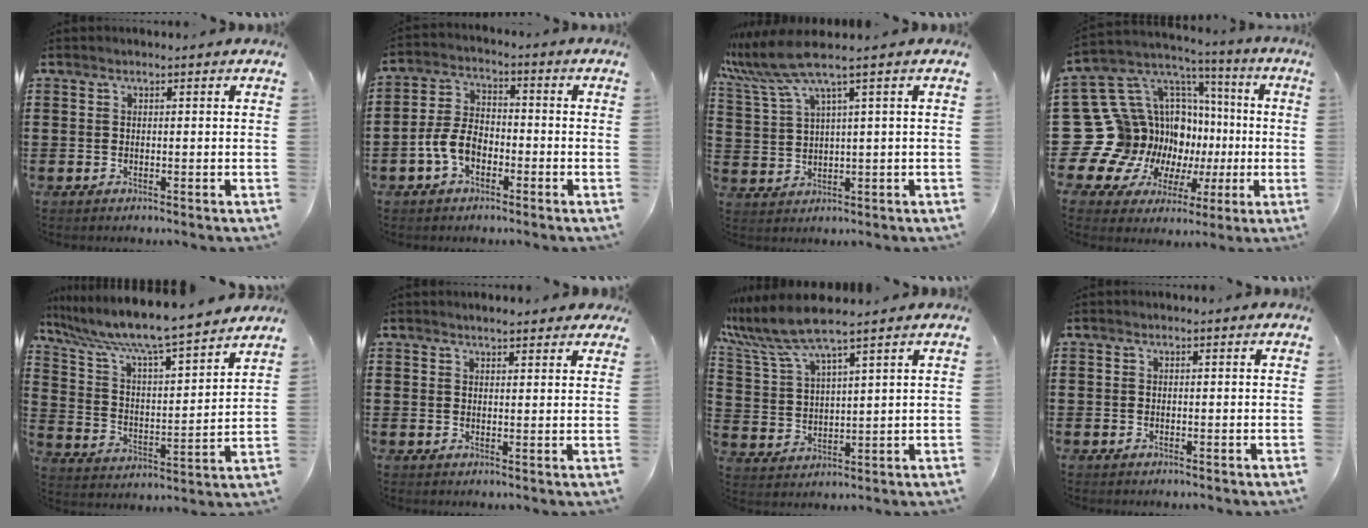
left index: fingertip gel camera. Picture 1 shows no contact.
{"total": 5.7, "force": [-2.6, 3.4, 3.7], "torque": [-0.095, 0.004, -0.056]}
{"total": 6.2, "force": [4.0, 0.4, 4.7], "torque": [-0.122, -0.020, 0.065]}
{"total": 16.5, "force": [-0.7, 15.2, 6.3], "torque": [-0.160, -0.051, 0.038]}
{"total": 8.4, "force": [7.5, -0.1, 3.8], "torque": [-0.107, -0.054, 0.121]}
{"total": 2.3, "force": [2.1, 0.4, 0.7], "torque": [-0.017, 0.004, 0.040]}
{"total": 8.2, "force": [6.8, 0.8, 4.5], "torque": [-0.119, -0.028, 0.120]}
{"total": 0.0}